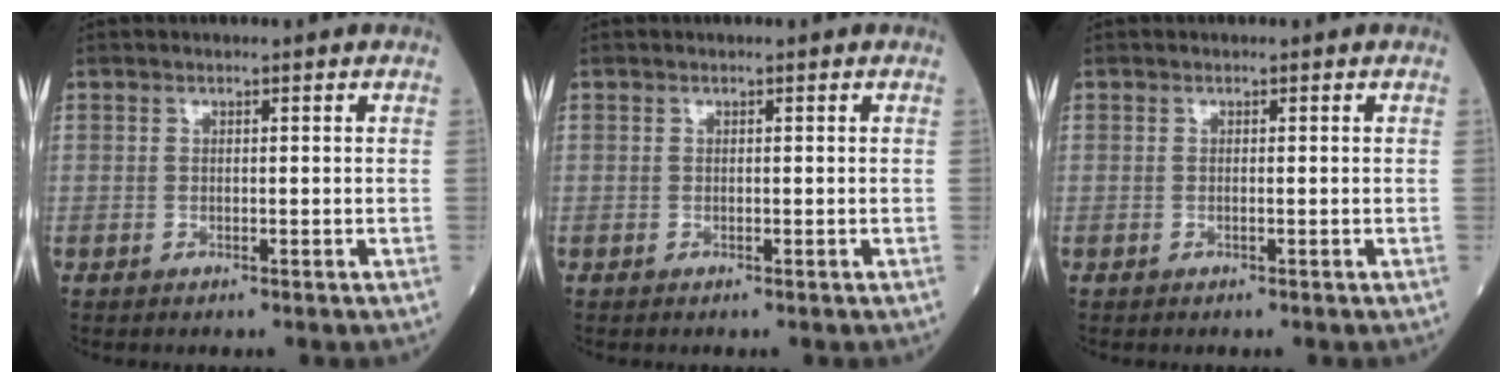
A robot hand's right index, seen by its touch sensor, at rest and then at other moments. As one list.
[{"total": 0.0}, {"total": 0.0}]